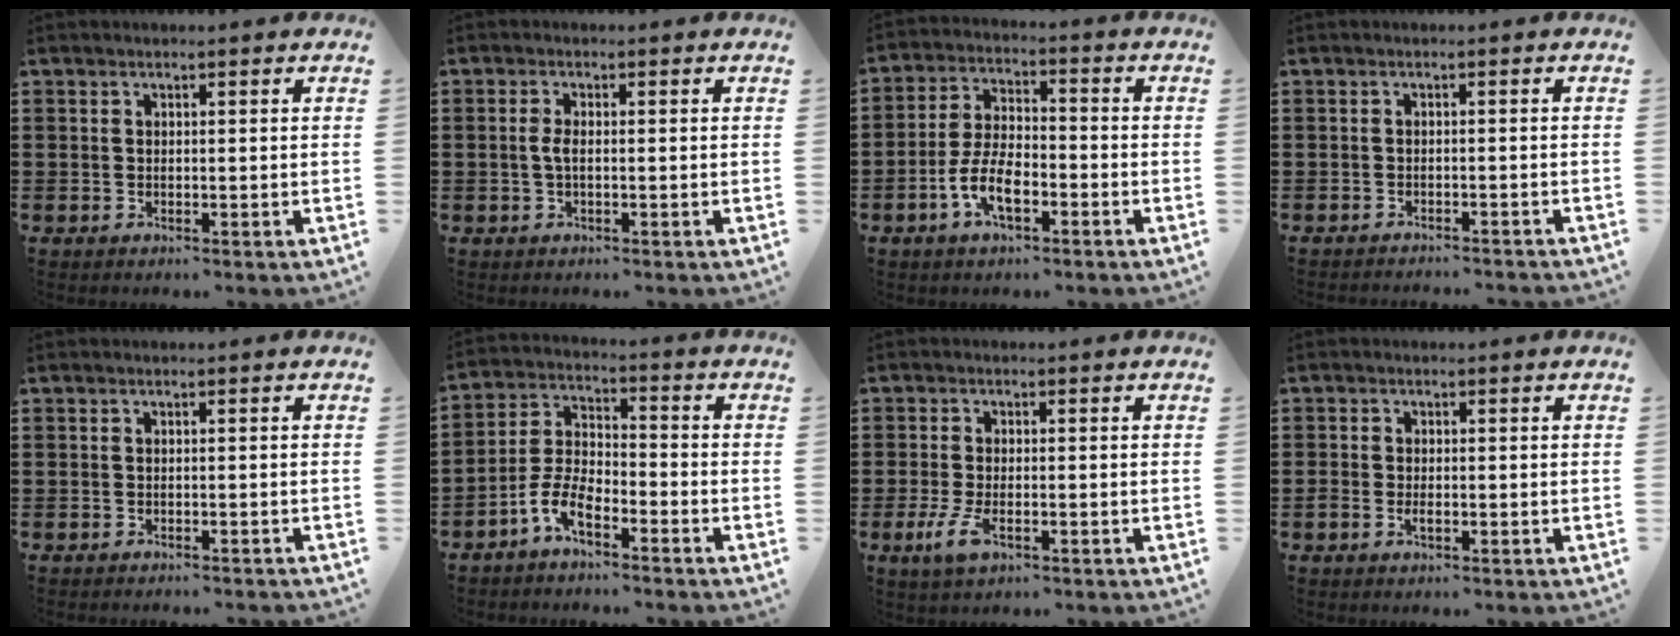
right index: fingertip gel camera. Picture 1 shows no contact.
{"total": 2.0, "force": [-0.3, 0.5, 1.9], "torque": [-0.050, -0.005, -0.011]}
{"total": 7.6, "force": [-3.4, 3.2, 6.0], "torque": [-0.141, -0.004, -0.069]}
{"total": 1.3, "force": [-1.3, -0.1, 0.0], "torque": [-0.004, 0.004, -0.027]}
{"total": 0.7, "force": [-0.6, 0.0, 0.0], "torque": [-0.003, 0.000, -0.013]}
{"total": 6.3, "force": [-4.2, 2.2, 4.1], "torque": [-0.113, -0.003, -0.091]}
{"total": 3.9, "force": [-1.7, 1.4, 3.2], "torque": [-0.083, -0.010, -0.037]}
{"total": 1.5, "force": [-0.7, 0.7, 1.1], "torque": [-0.021, -0.001, -0.012]}